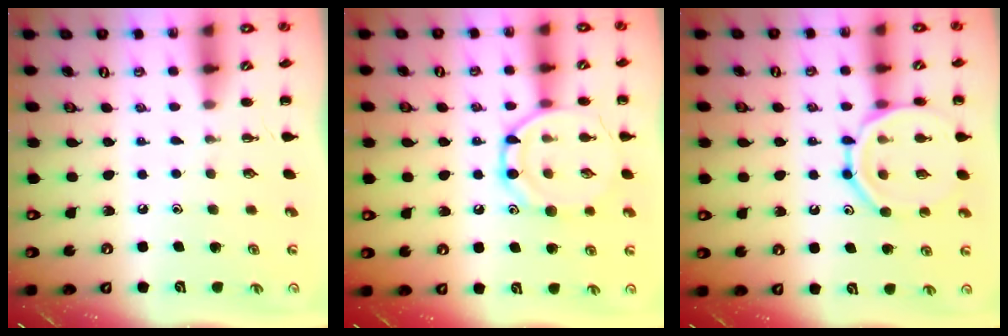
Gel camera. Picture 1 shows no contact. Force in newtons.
{"total": 12.9, "press": 12.9, "slide": 0.7}
{"total": 14.4, "press": 14.3, "slide": 1.5}